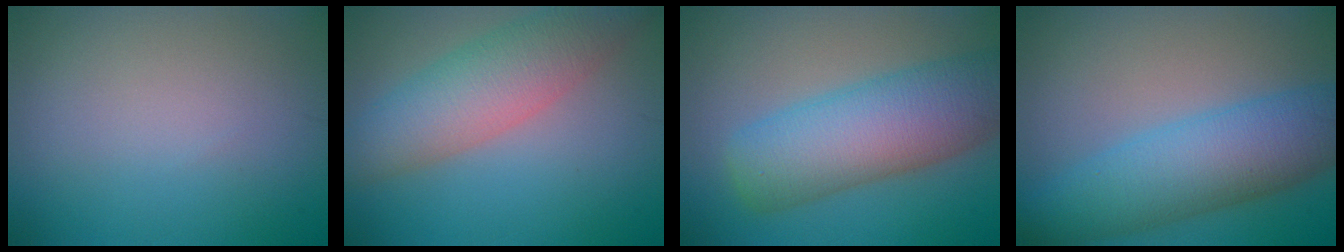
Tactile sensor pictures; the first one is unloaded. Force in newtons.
{"total": 6.7, "press": 6.7, "slide": 0.2}
{"total": 9.6, "press": 9.6, "slide": 0.3}
{"total": 8.6, "press": 8.6, "slide": 0.1}